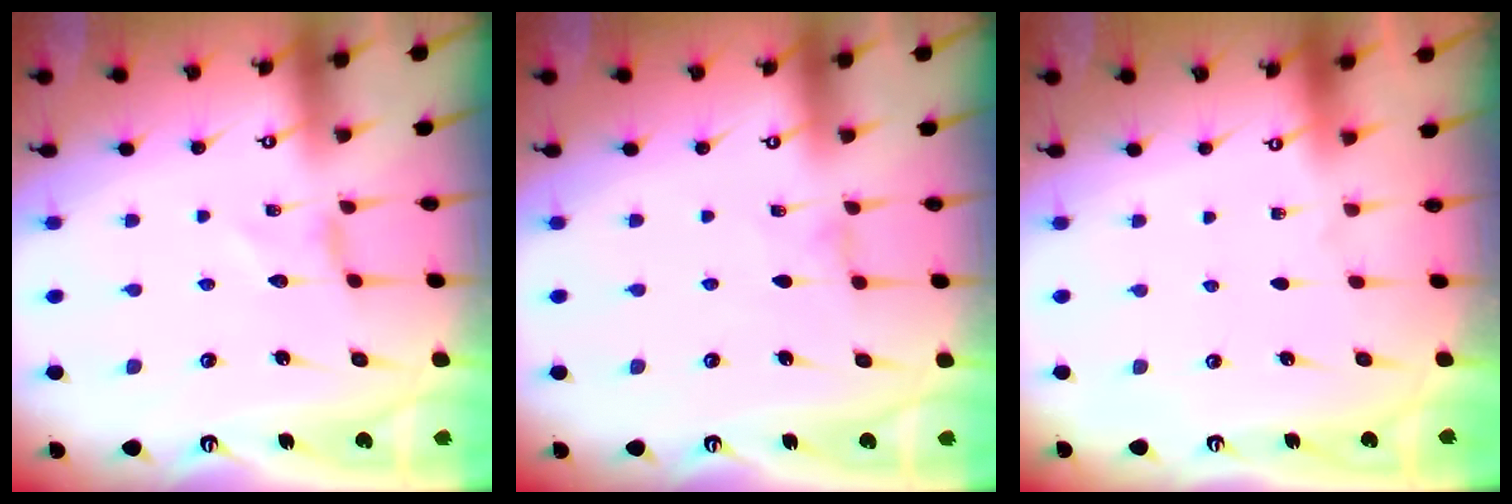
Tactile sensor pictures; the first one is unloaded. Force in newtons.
{"total": 0.0}
{"total": 0.0}